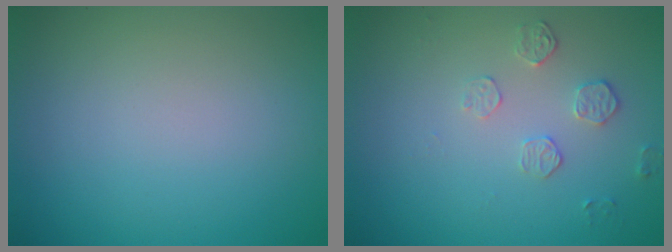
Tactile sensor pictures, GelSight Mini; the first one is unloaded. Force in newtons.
{"total": 1.7, "press": 1.0, "slide": 1.4}